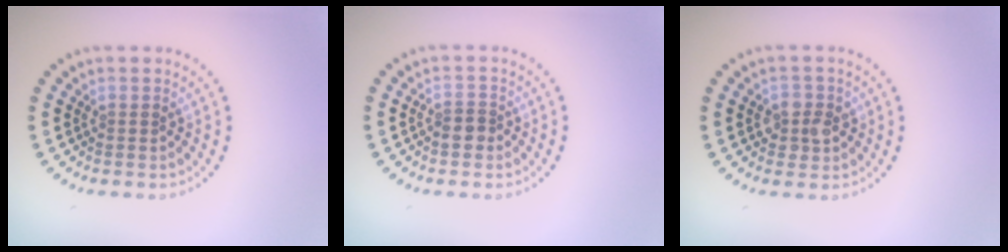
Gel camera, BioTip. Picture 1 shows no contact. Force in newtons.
{"total": 1.6, "press": 1.5, "slide": 0.7}
{"total": 2.2, "press": 2.1, "slide": 0.6}